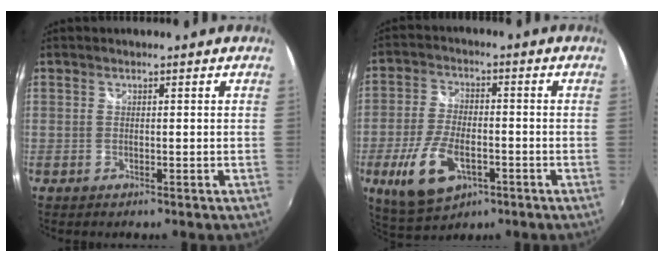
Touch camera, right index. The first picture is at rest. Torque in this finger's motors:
{"motor_torque": [1.04, -0.82, 0.65, 0.15]}